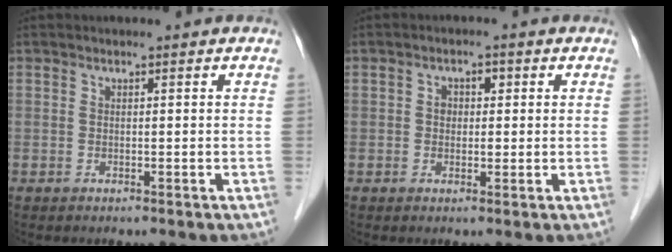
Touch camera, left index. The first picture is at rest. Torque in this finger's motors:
{"motor_torque": [-0.01, 0.01, 0.00, 0.00]}